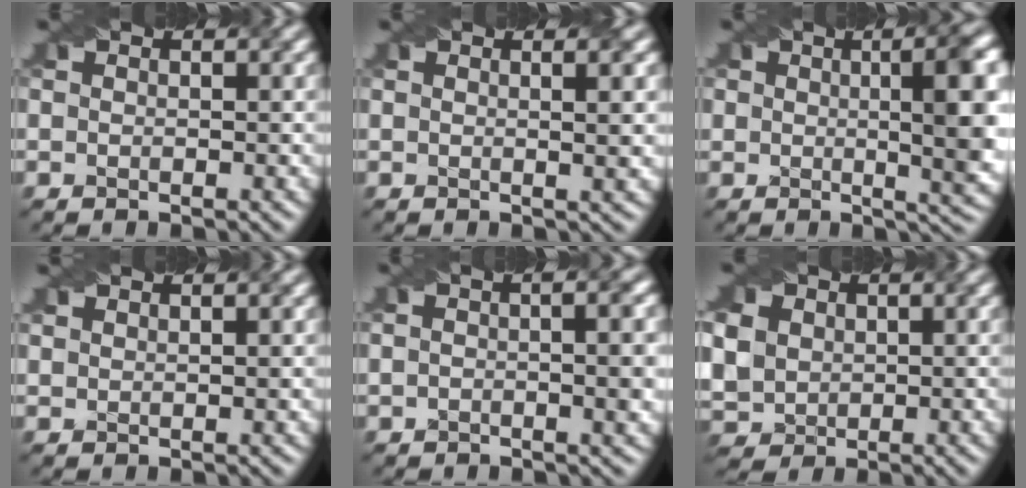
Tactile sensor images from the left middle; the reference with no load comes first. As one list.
[{"total": 3.8, "force": [1.1, 1.5, 3.3], "torque": [-0.020, 0.013, -0.009]}, {"total": 7.8, "force": [0.9, 2.5, 7.3], "torque": [-0.084, 0.001, 0.016]}, {"total": 1.3, "force": [1.2, 0.3, 0.4], "torque": [-0.010, 0.001, 0.022]}, {"total": 6.2, "force": [0.8, 2.7, 5.5], "torque": [-0.038, 0.024, -0.011]}, {"total": 8.4, "force": [2.2, 7.1, 4.0], "torque": [-0.099, 0.022, 0.032]}]